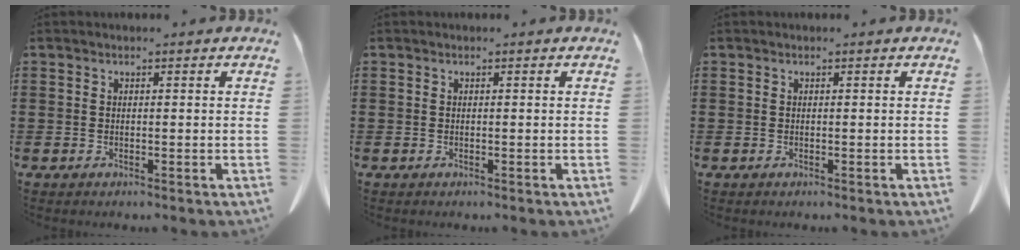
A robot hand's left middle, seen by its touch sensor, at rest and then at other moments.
{"total": 0.0}
{"total": 0.0}